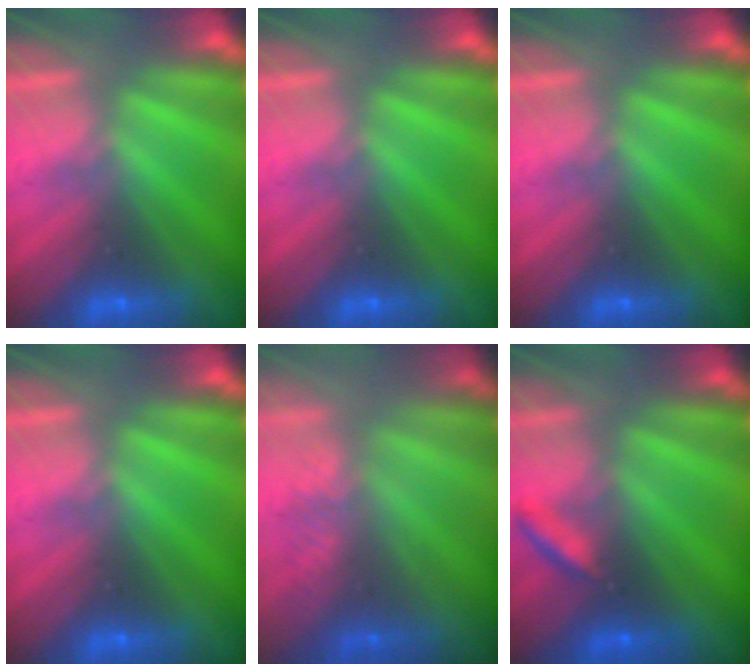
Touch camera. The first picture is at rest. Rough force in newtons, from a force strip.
{"total": 0.0}
{"total": 0.0}
{"total": 0.0}
{"total": 2.6}
{"total": 2.1}